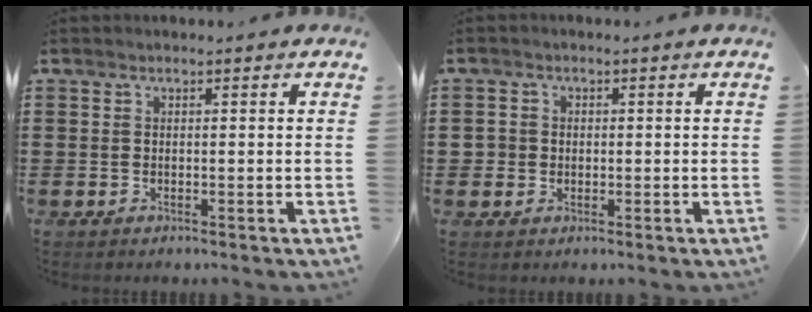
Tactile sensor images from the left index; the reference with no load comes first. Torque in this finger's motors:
{"motor_torque": [0.21, -0.08, -0.03, -0.01]}